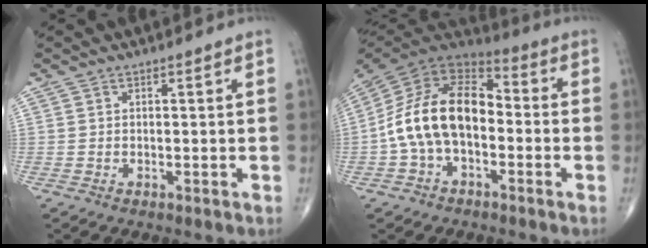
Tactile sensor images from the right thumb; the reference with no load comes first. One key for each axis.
{"total": 17.4, "fx": -2.2, "fy": 10.6, "fz": 13.5, "tx": -0.238, "ty": 0.047, "tz": -0.050}